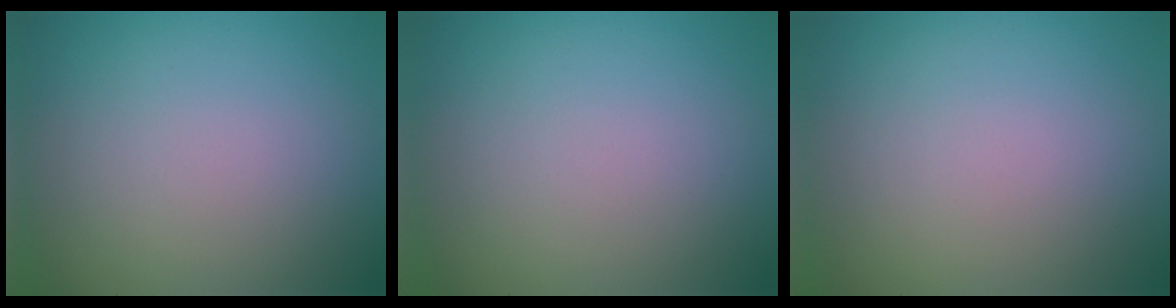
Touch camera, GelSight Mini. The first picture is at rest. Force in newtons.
{"total": 0.0}
{"total": 0.0}